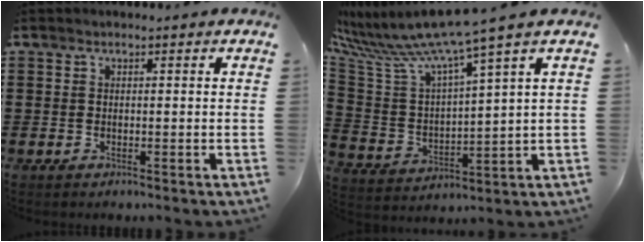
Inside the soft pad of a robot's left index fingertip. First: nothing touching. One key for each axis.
{"total": 8.6, "fx": 7.3, "fy": -0.4, "fz": 4.5, "tx": -0.121, "ty": -0.058, "tz": 0.119}